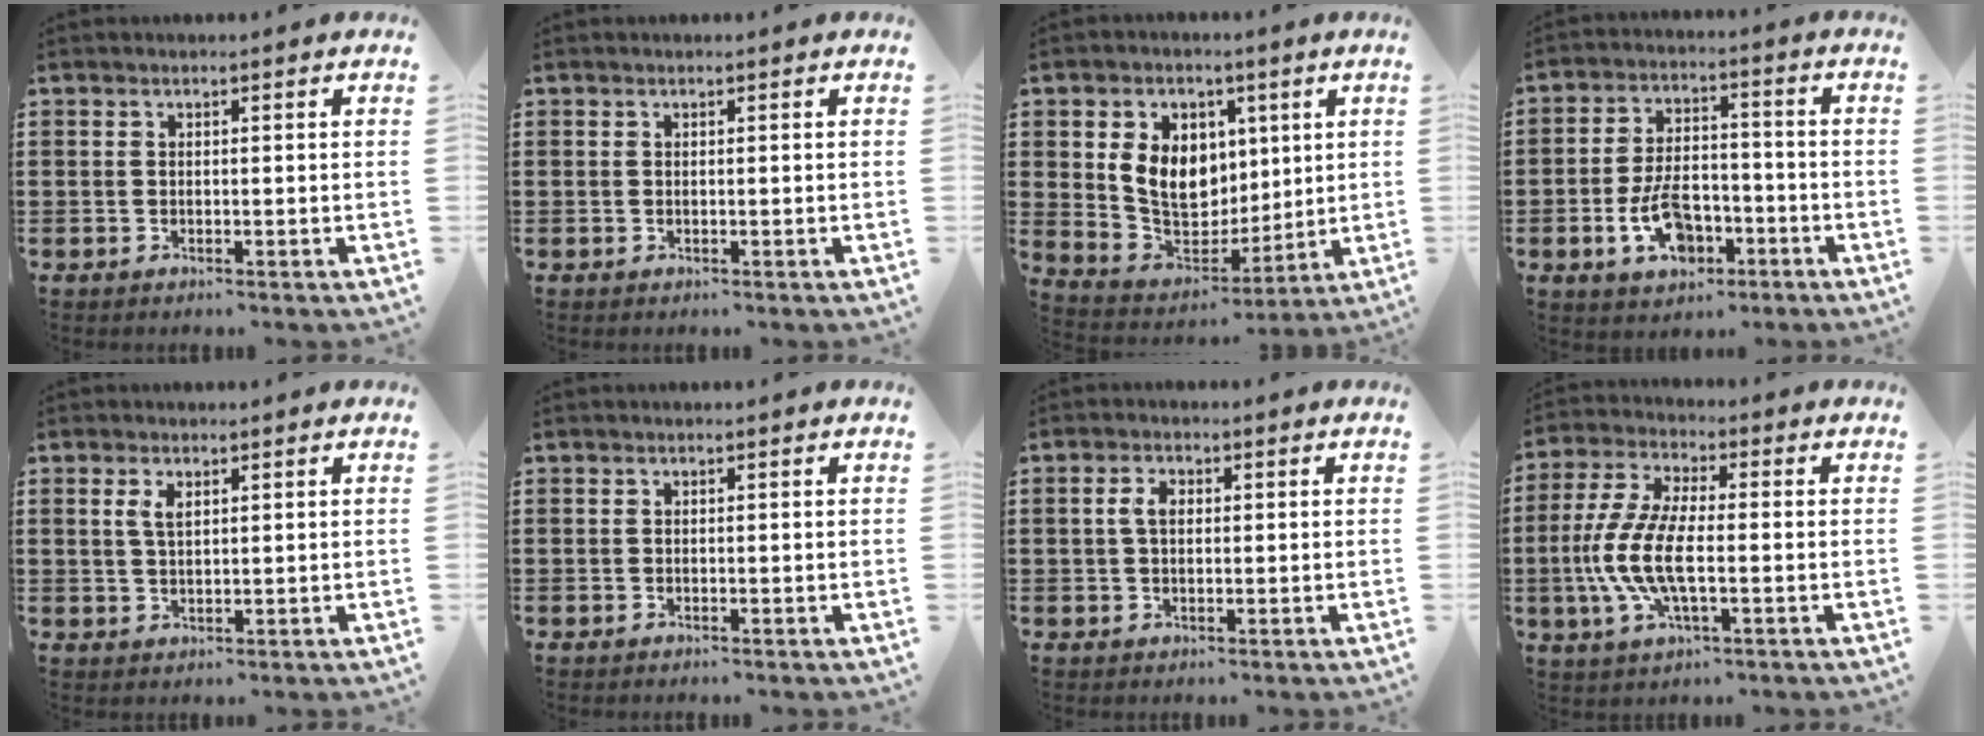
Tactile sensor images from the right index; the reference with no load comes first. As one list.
[{"total": 0.0}, {"total": 9.8, "force": [2.2, 8.0, 5.3], "torque": [-0.128, 0.010, 0.042]}, {"total": 8.6, "force": [-3.3, 5.0, 6.2], "torque": [-0.120, 0.007, -0.062]}, {"total": 2.6, "force": [1.0, 1.0, 2.1], "torque": [-0.046, 0.005, 0.016]}, {"total": 0.0}, {"total": 3.0, "force": [0.4, 1.7, 2.4], "torque": [-0.058, 0.006, 0.003]}, {"total": 9.8, "force": [-2.1, 3.7, 8.8], "torque": [-0.210, -0.015, -0.046]}]